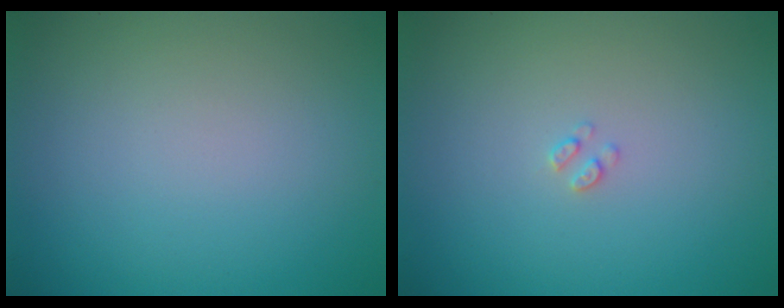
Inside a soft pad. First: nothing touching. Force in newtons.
{"total": 0.7, "press": 0.6, "slide": 0.1}